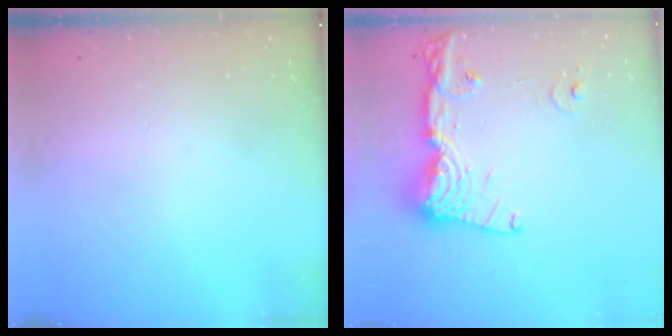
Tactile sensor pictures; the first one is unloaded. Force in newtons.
{"total": 16.5, "press": 16.4, "slide": 2.1}